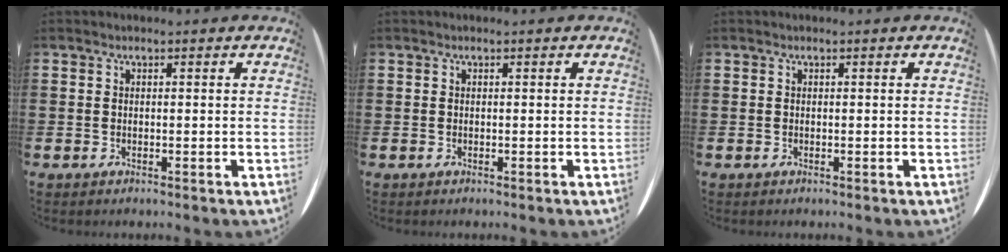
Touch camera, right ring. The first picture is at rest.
{"total": 0.0}
{"total": 0.0}